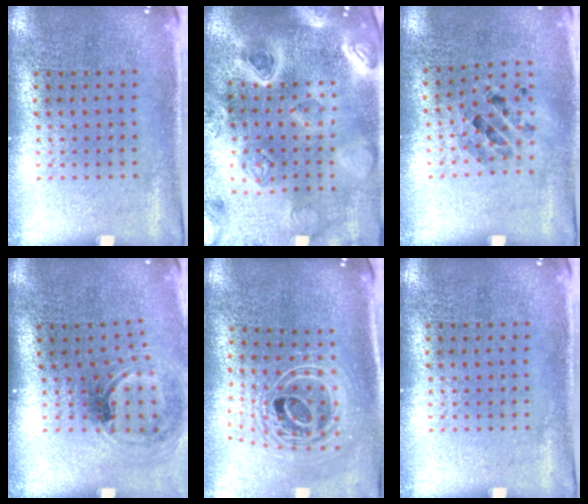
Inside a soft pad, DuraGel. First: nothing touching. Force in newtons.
{"total": 5.1, "press": 4.3, "slide": 2.8}
{"total": 0.9, "press": 0.8, "slide": 0.2}
{"total": 1.2, "press": 1.0, "slide": 0.6}
{"total": 2.4, "press": 1.8, "slide": 1.7}
{"total": 0.0}